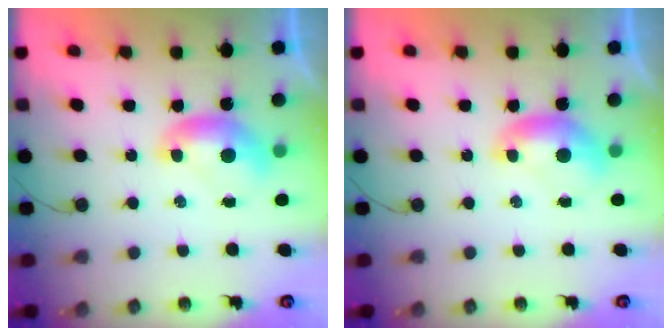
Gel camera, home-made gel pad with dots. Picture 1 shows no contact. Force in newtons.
{"total": 0.0}